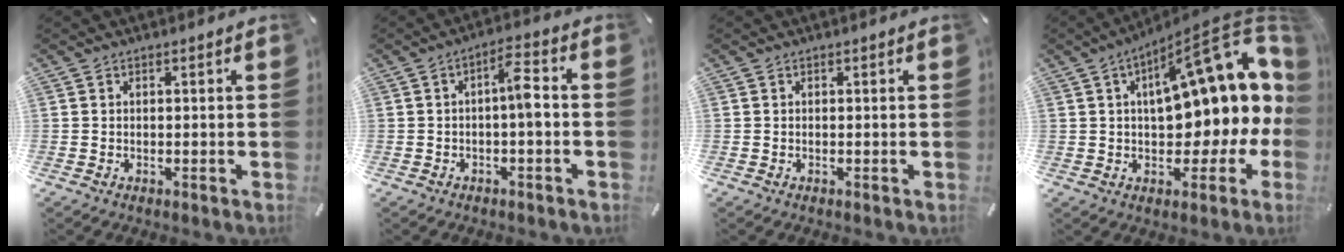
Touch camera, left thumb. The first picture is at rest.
{"total": 7.0, "force": [-0.7, 2.4, 6.5], "torque": [-0.106, 0.016, -0.014]}
{"total": 0.0}
{"total": 21.6, "force": [5.8, 10.1, 18.2], "torque": [-0.234, -0.038, 0.095]}